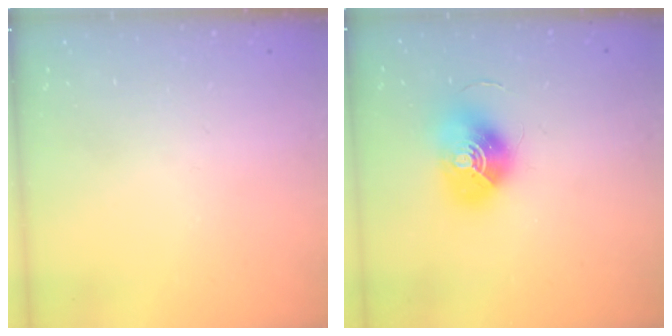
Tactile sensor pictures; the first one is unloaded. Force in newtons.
{"total": 13.5, "press": 13.5, "slide": 0.6}